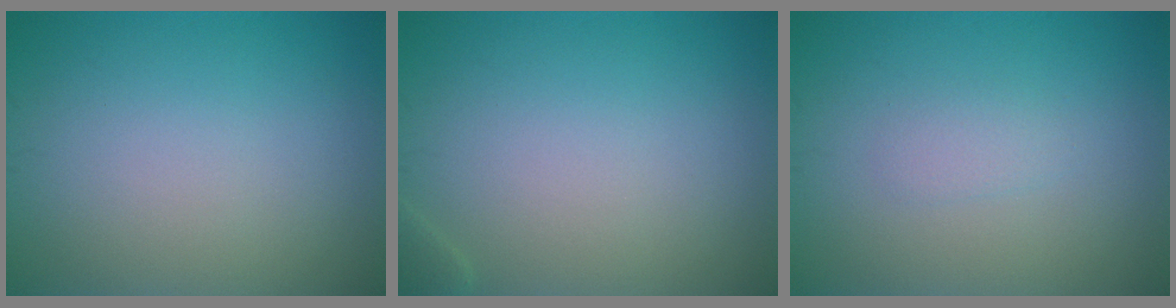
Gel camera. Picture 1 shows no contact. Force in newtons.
{"total": 0.7, "press": 0.7, "slide": 0.0}
{"total": 1.0, "press": 1.0, "slide": 0.1}